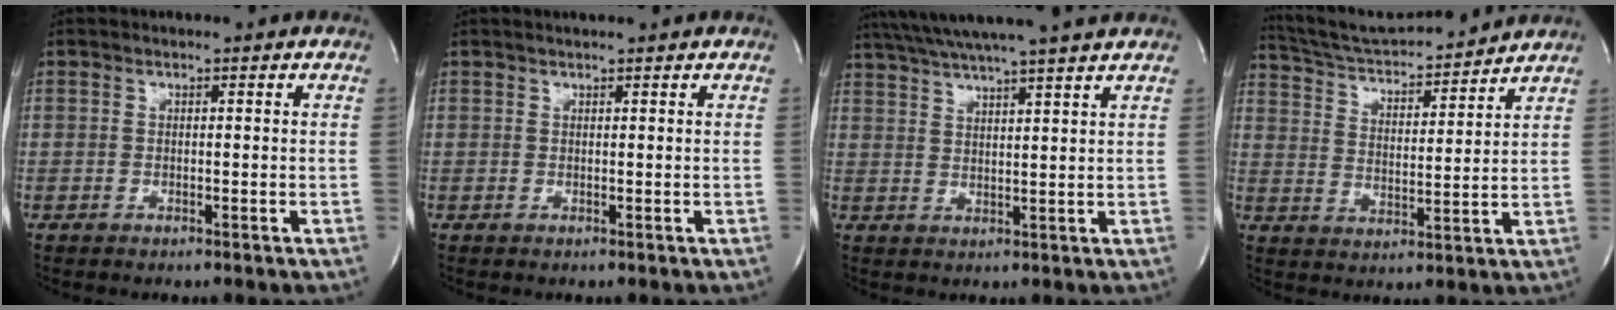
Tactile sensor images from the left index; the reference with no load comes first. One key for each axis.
{"total": 1.2, "fx": 0.8, "fy": -0.2, "fz": 0.8, "tx": -0.005, "ty": 0.013, "tz": 0.013}
{"total": 13.5, "fx": 11.7, "fy": -1.0, "fz": 6.7, "tx": -0.120, "ty": 0.012, "tz": 0.167}
{"total": 14.2, "fx": 13.4, "fy": 1.1, "fz": 4.5, "tx": -0.077, "ty": 0.004, "tz": 0.215}